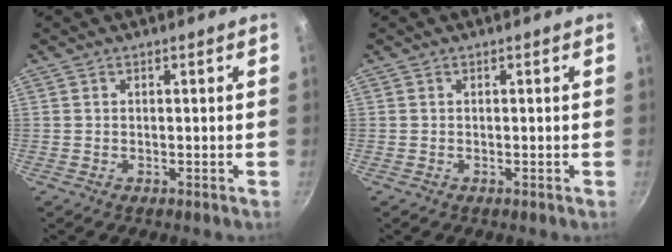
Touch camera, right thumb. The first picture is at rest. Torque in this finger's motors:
{"motor_torque": [-0.64, -0.54, -0.24, 0.57, -0.04]}